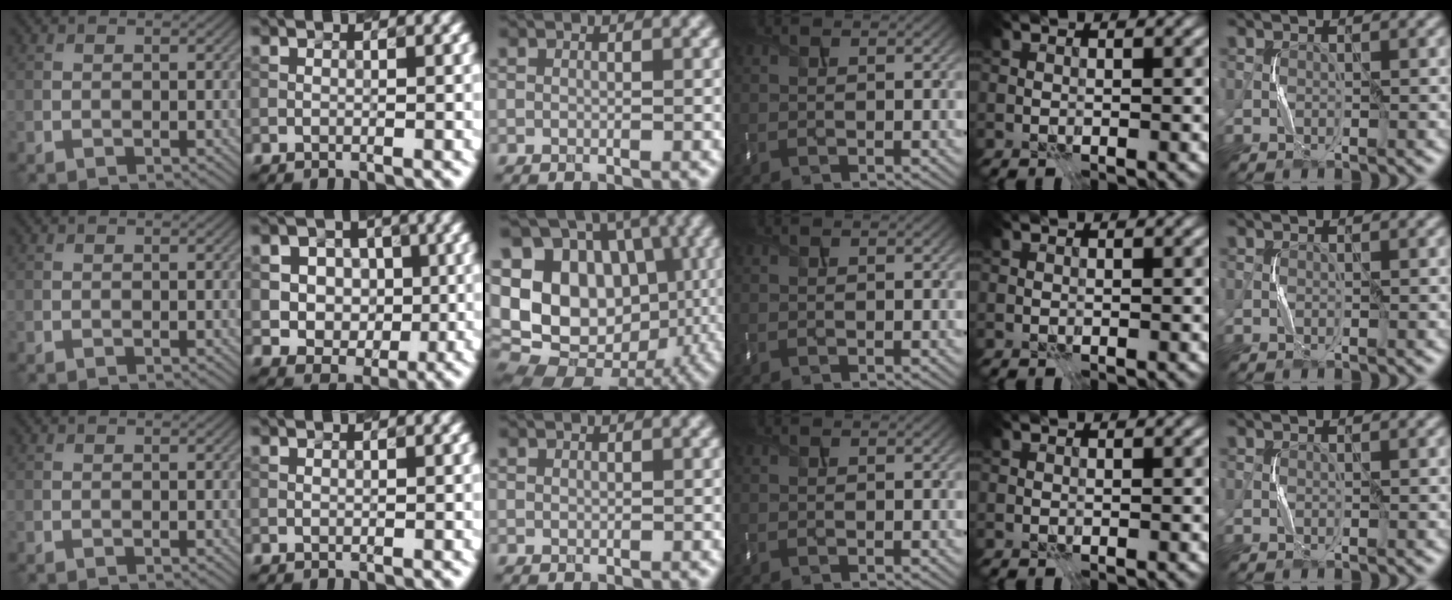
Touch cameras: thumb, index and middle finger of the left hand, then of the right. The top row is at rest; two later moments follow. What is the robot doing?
{"motion": "press", "object": "memory foam"}